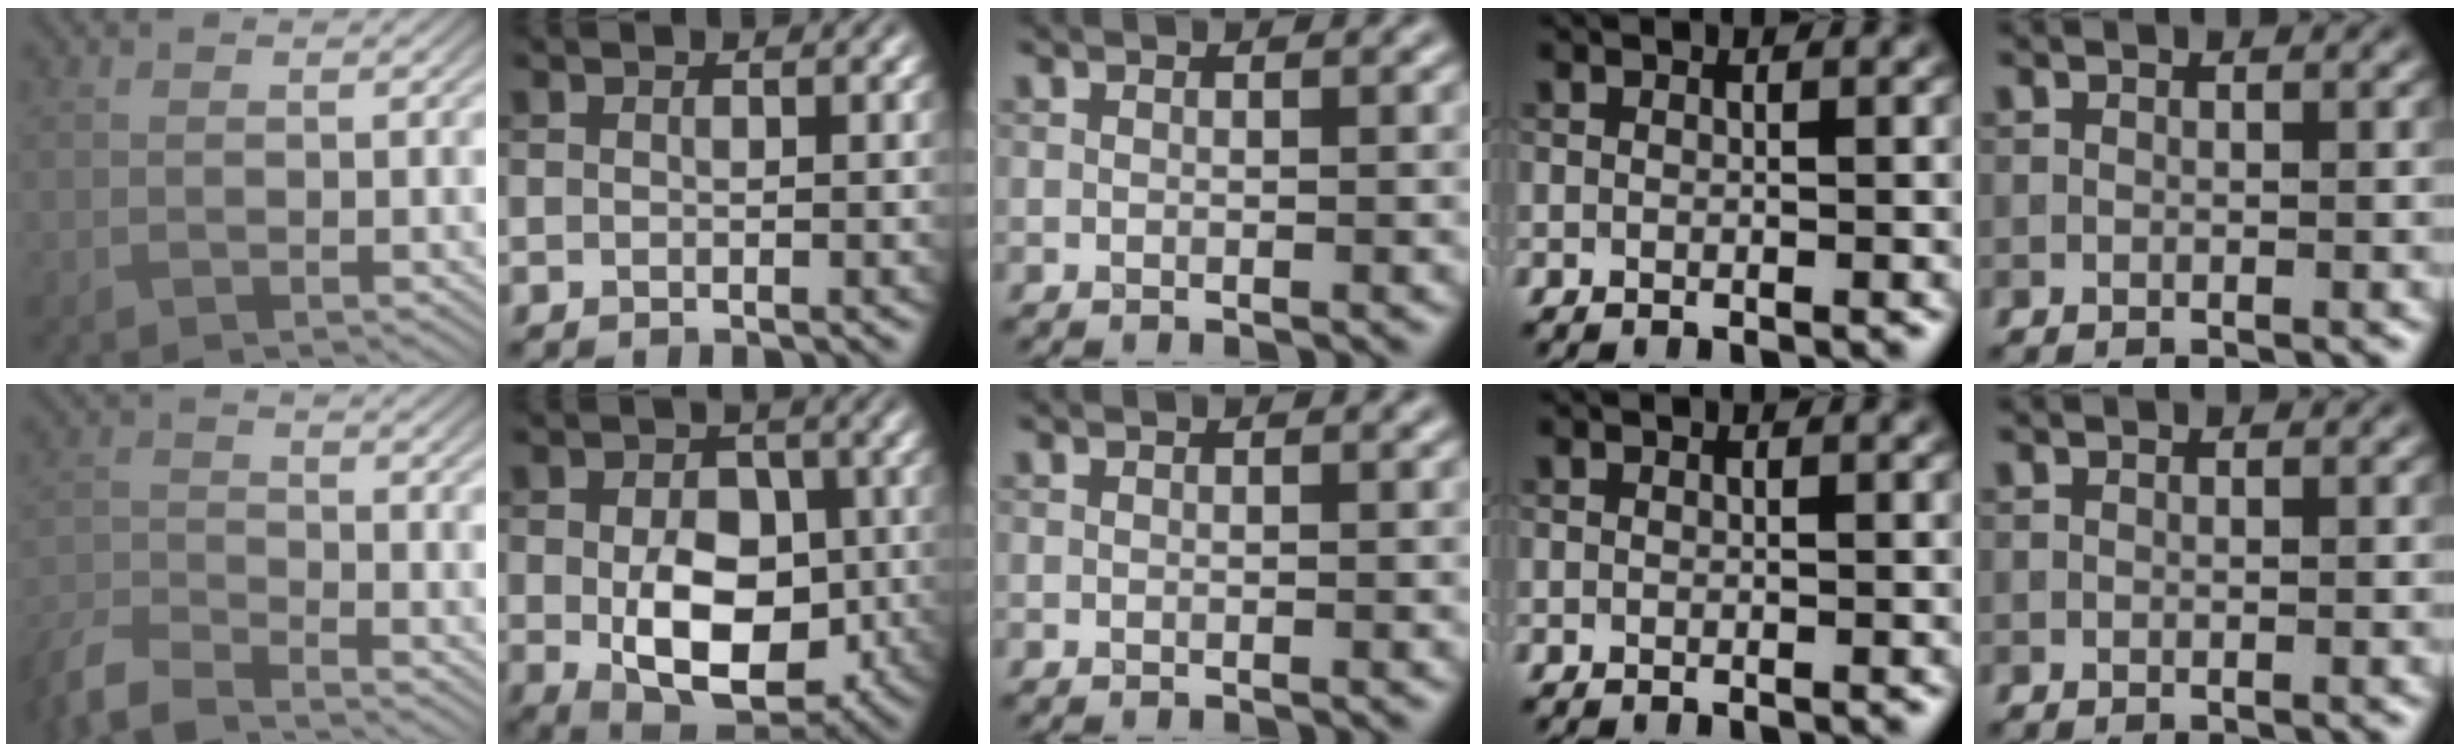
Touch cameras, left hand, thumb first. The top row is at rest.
{"thumb": {"total": 6.7, "force": [-6.2, 1.2, 2.3], "torque": [-0.053, -0.013, -0.131]}, "index": {"total": 8.6, "force": [-1.1, 5.6, 6.5], "torque": [-0.105, -0.015, -0.011]}}